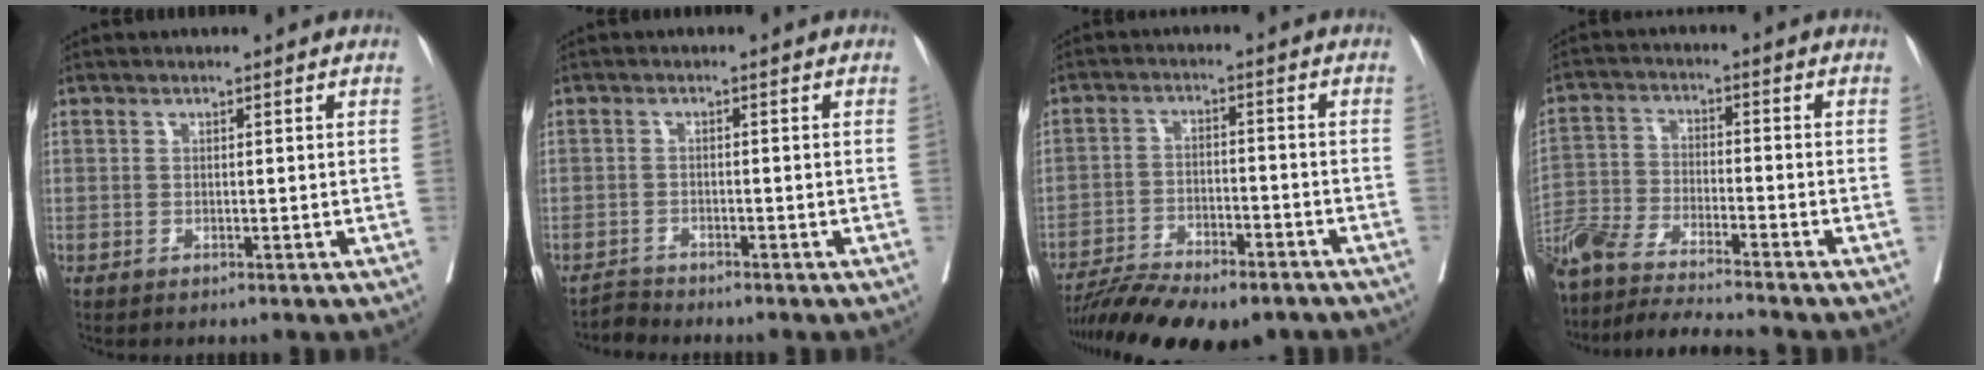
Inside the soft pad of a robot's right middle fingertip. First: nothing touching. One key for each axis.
{"total": 1.7, "fx": -1.6, "fy": -0.2, "fz": -0.7, "tx": 0.017, "ty": -0.010, "tz": -0.030}
{"total": 16.5, "fx": -13.7, "fy": 4.7, "fz": 7.8, "tx": -0.136, "ty": -0.003, "tz": -0.208}
{"total": 13.4, "fx": -12.3, "fy": -0.5, "fz": 5.3, "tx": -0.099, "ty": -0.012, "tz": -0.219}